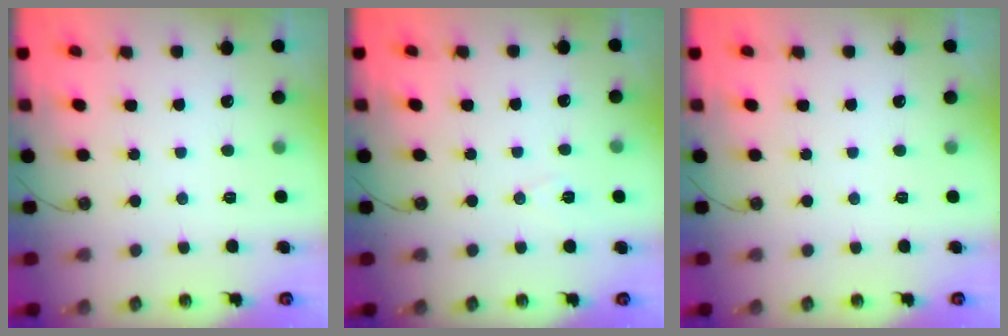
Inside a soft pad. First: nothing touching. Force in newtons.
{"total": 6.1, "press": 4.3, "slide": 4.4}
{"total": 0.0}